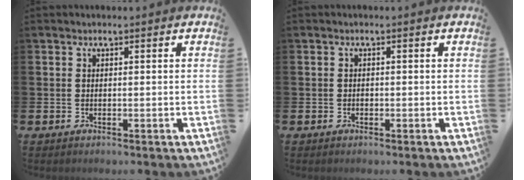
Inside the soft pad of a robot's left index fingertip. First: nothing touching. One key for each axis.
{"total": 0.6, "fx": -0.3, "fy": 0.5, "fz": 0.1, "tx": -0.012, "ty": 0.007, "tz": -0.005}